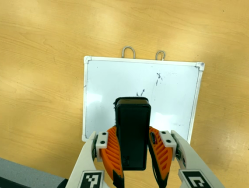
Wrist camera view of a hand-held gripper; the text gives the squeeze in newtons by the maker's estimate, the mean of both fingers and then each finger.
{"total": 10.3, "left": 8.9, "right": 11.6}